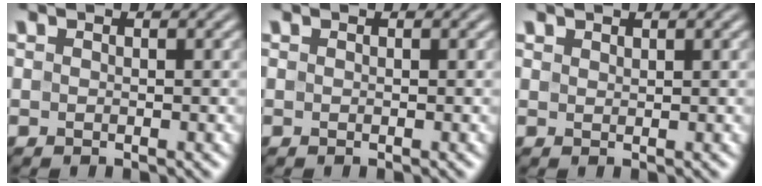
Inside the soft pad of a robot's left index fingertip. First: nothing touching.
{"total": 0.0}
{"total": 0.7, "force": [0.7, 0.1, 0.1], "torque": [-0.001, -0.002, 0.016]}